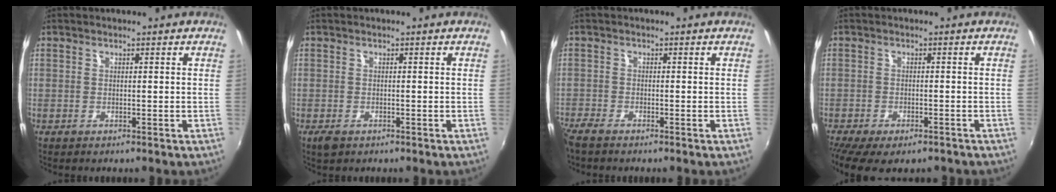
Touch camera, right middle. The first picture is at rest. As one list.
[{"total": 2.2, "force": [-1.3, 1.2, 1.2], "torque": [-0.025, -0.008, -0.023]}, {"total": 3.3, "force": [-2.9, 0.5, 1.4], "torque": [-0.040, -0.017, -0.059]}, {"total": 9.0, "force": [-6.8, 3.1, 5.1], "torque": [-0.116, -0.039, -0.106]}]